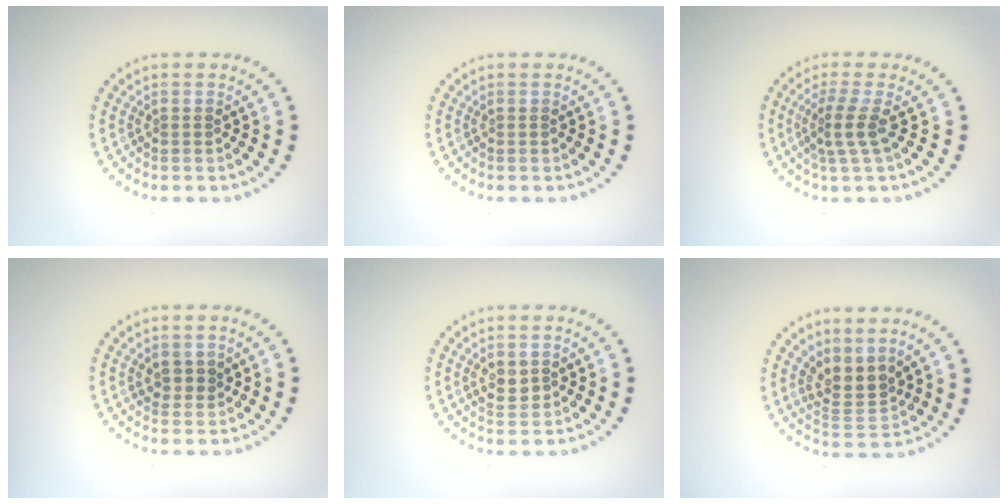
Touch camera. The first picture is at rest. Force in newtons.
{"total": 0.0}
{"total": 2.5, "press": 1.8, "slide": 1.7}
{"total": 1.7, "press": 1.4, "slide": 0.9}
{"total": 1.9, "press": 1.8, "slide": 0.5}
{"total": 3.0, "press": 2.3, "slide": 1.9}